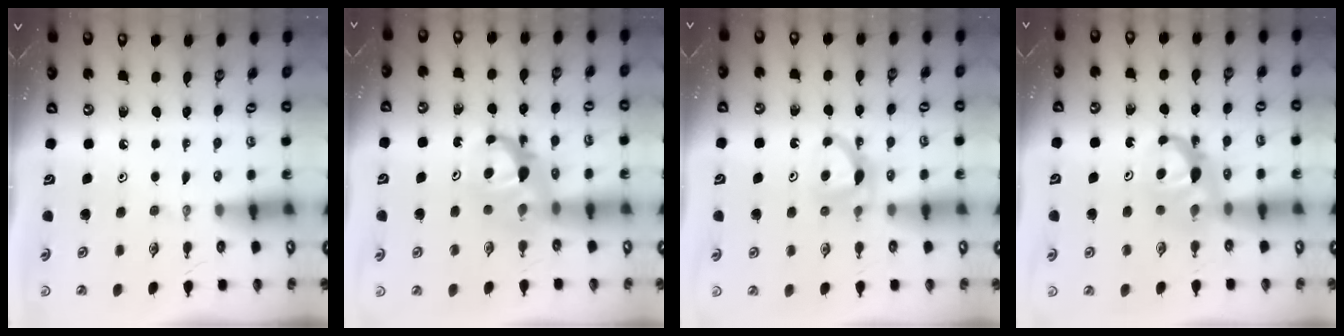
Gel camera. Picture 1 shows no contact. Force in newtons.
{"total": 6.8, "press": 6.7, "slide": 0.4}
{"total": 6.3, "press": 6.3, "slide": 0.7}
{"total": 6.6, "press": 6.5, "slide": 0.5}